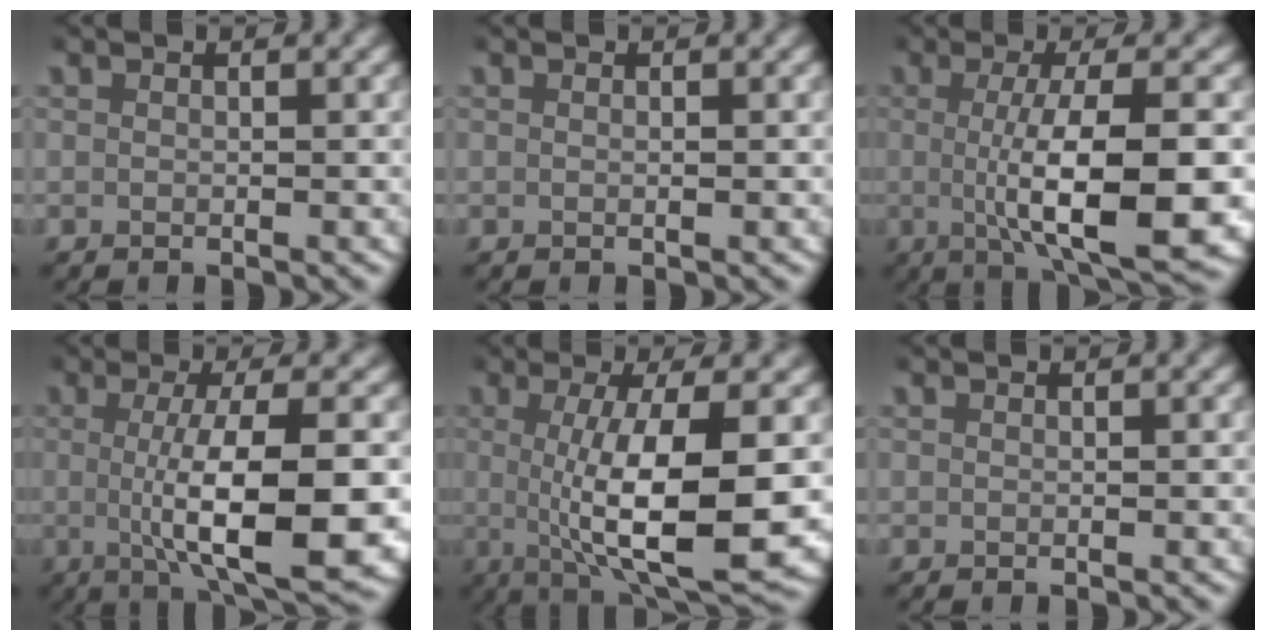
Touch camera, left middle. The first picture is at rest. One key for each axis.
{"total": 0.0}
{"total": 8.7, "fx": -0.9, "fy": 1.9, "fz": 8.5, "tx": -0.129, "ty": -0.007, "tz": -0.009}
{"total": 8.9, "fx": -0.9, "fy": 1.9, "fz": 8.6, "tx": -0.131, "ty": -0.007, "tz": -0.009}
{"total": 10.4, "fx": -0.2, "fy": 2.5, "fz": 10.0, "tx": -0.162, "ty": -0.015, "tz": 0.007}
{"total": 0.0}